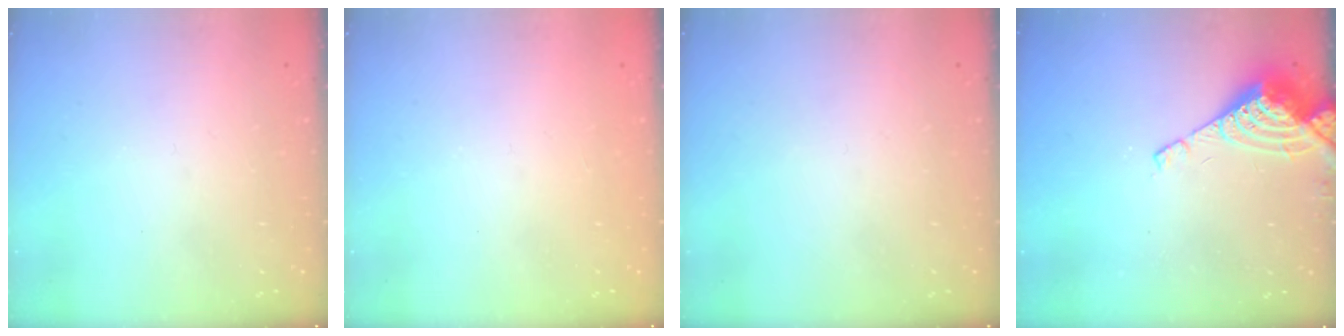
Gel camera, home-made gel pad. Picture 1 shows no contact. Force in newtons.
{"total": 1.0, "press": 0.9, "slide": 0.3}
{"total": 0.0}
{"total": 8.3, "press": 8.2, "slide": 1.0}